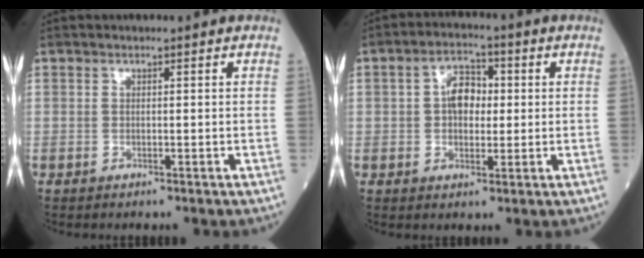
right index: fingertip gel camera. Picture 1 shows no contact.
{"total": 5.5, "force": [0.5, 3.5, 4.2], "torque": [-0.076, 0.017, 0.007]}